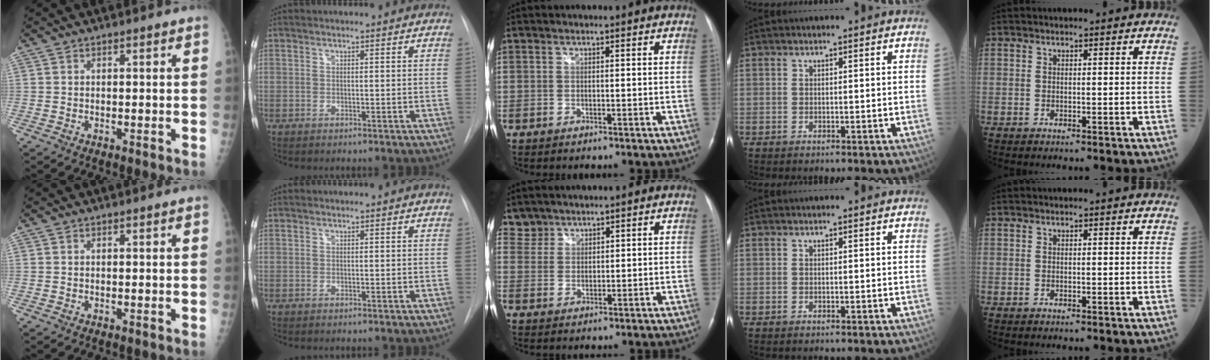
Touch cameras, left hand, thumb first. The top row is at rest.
{"middle": {"total": 3.0, "force": [2.4, 1.5, -0.7], "torque": [0.022, 0.008, 0.047]}}